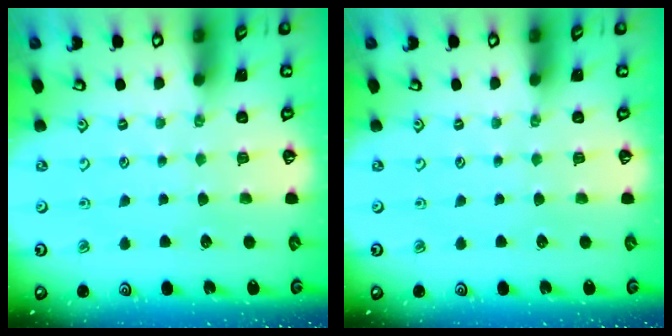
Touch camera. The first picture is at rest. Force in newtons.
{"total": 0.0}